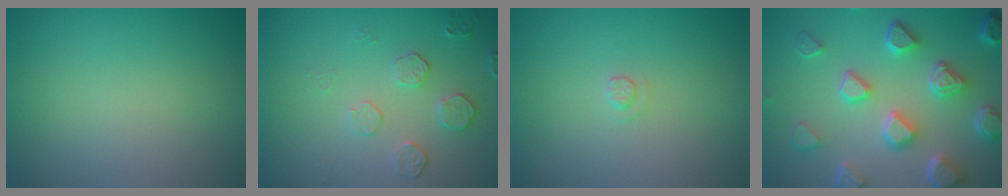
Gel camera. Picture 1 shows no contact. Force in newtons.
{"total": 2.1, "press": 1.5, "slide": 1.4}
{"total": 0.9, "press": 0.9, "slide": 0.2}
{"total": 6.7, "press": 5.5, "slide": 3.7}